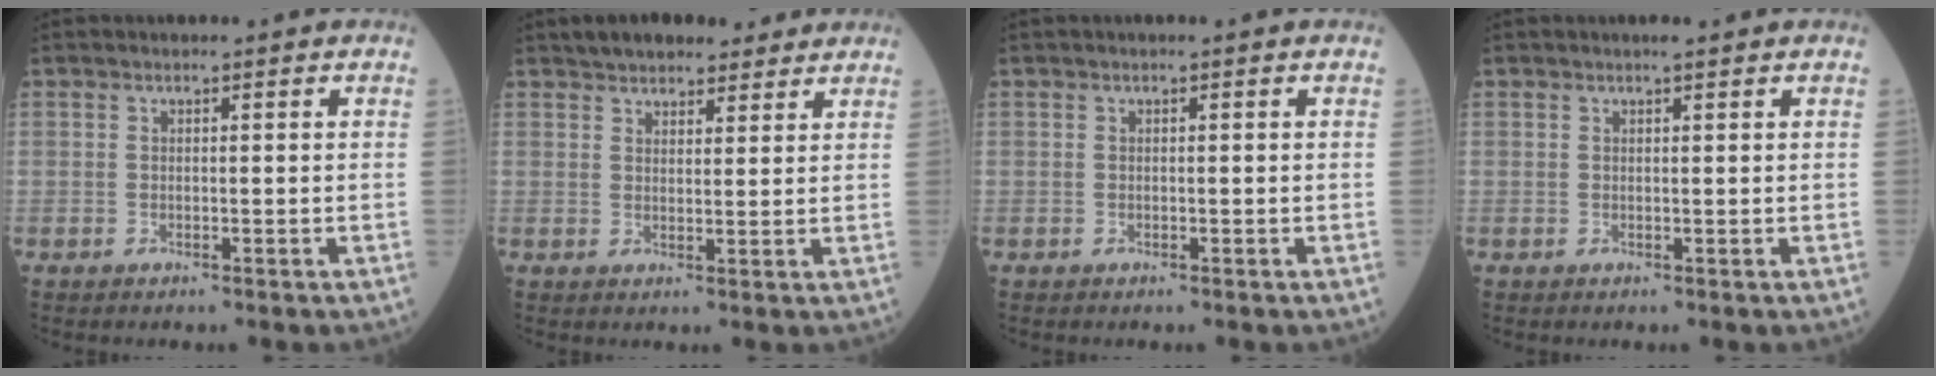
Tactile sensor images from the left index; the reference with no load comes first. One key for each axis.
{"total": 8.9, "fx": 7.5, "fy": 3.2, "fz": 3.4, "tx": -0.039, "ty": 0.023, "tz": 0.112}
{"total": 0.0}
{"total": 1.0, "fx": 0.9, "fy": -0.1, "fz": 0.5, "tx": -0.012, "ty": -0.002, "tz": 0.017}